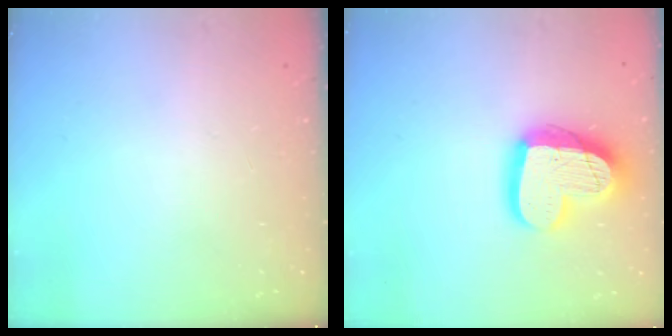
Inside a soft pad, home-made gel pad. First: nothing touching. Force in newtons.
{"total": 19.1, "press": 19.0, "slide": 2.0}